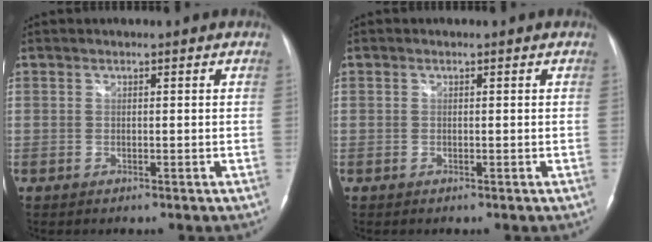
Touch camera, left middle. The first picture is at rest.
{"total": 0.0}